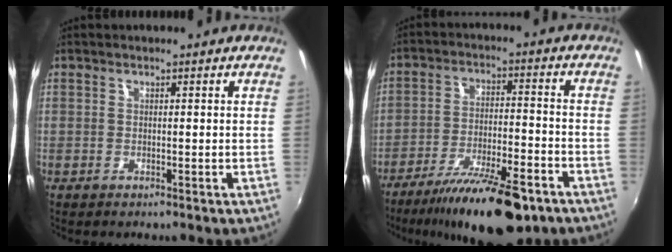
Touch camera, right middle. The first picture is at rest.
{"total": 17.4, "force": [-12.6, 4.6, 11.1], "torque": [-0.197, -0.025, -0.194]}